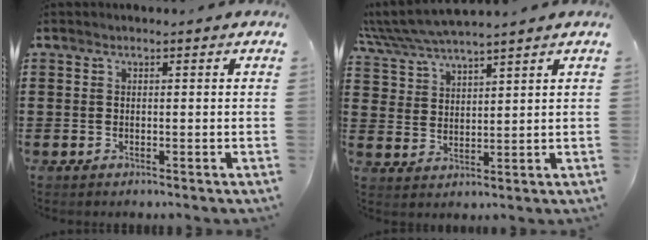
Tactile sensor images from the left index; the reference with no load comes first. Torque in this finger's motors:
{"motor_torque": [0.14, -1.24, 0.64, 0.21]}